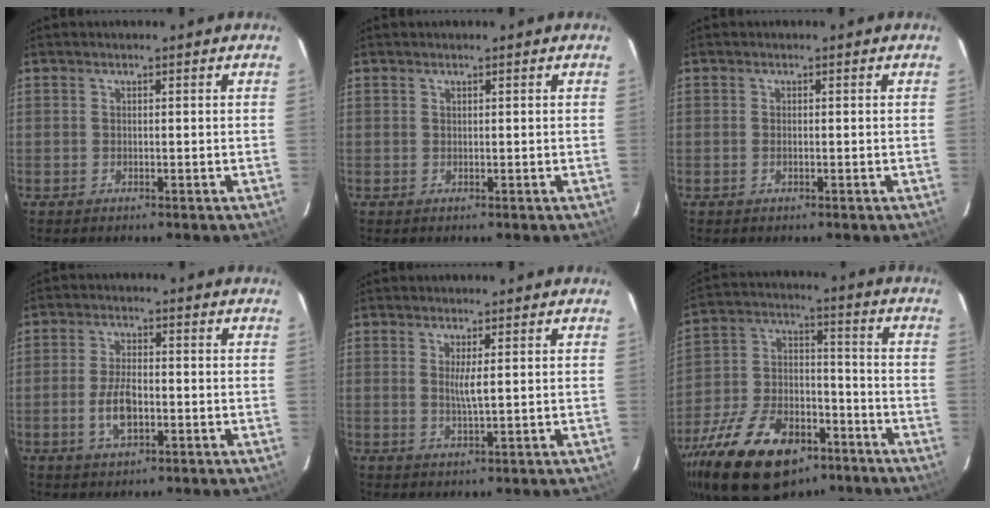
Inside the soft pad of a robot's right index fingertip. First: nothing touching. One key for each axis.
{"total": 0.0}
{"total": 0.6, "fx": -0.2, "fy": 0.2, "fz": 0.5, "tx": -0.011, "ty": 0.000, "tz": -0.004}
{"total": 6.2, "fx": -1.8, "fy": 2.8, "fz": 5.2, "tx": -0.108, "ty": 0.000, "tz": -0.033}
{"total": 2.7, "fx": 0.6, "fy": 0.0, "fz": 2.7, "tx": -0.049, "ty": -0.006, "tz": 0.009}
{"total": 24.8, "fx": -15.2, "fy": 13.3, "fz": 14.4, "tx": -0.302, "ty": -0.007, "tz": -0.242}